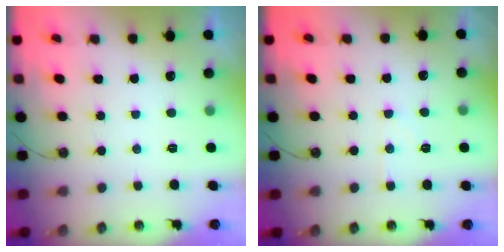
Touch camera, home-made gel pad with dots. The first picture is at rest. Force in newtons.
{"total": 4.7, "press": 4.6, "slide": 0.8}